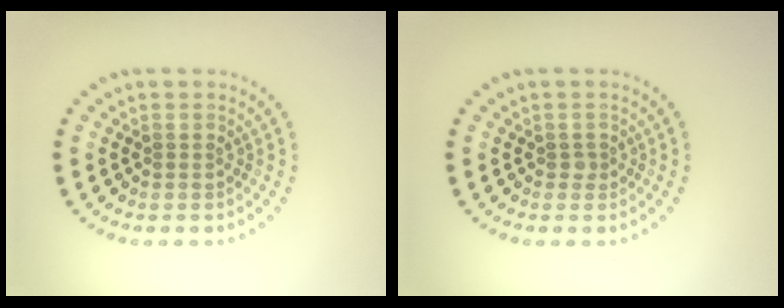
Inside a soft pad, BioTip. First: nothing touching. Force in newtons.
{"total": 0.6, "press": 0.5, "slide": 0.3}